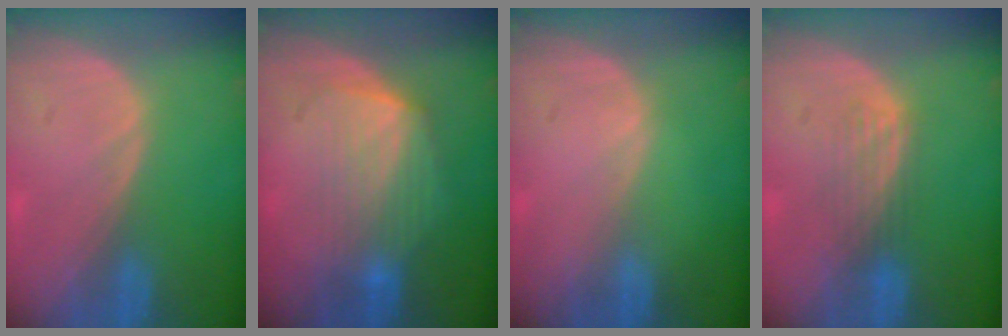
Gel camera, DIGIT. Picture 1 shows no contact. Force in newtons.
{"total": 6.7, "press": 6.7, "slide": 0.7}
{"total": 0.0}
{"total": 3.4, "press": 3.1, "slide": 1.5}